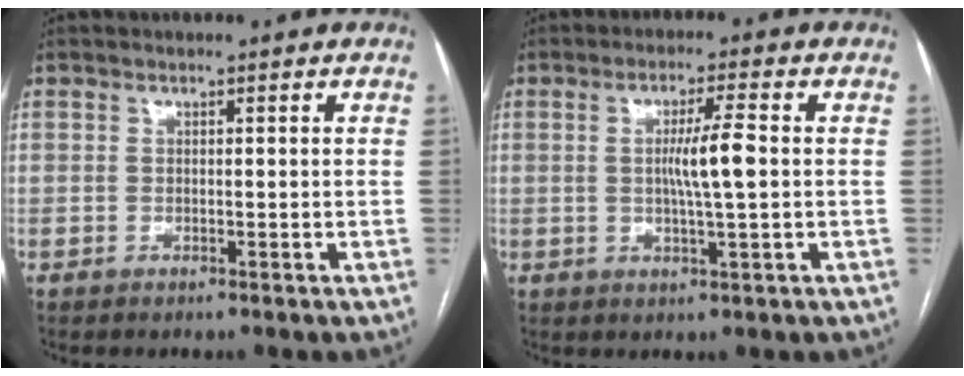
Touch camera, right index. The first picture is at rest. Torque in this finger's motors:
{"motor_torque": [0.82, 0.33, 0.31, 0.11]}